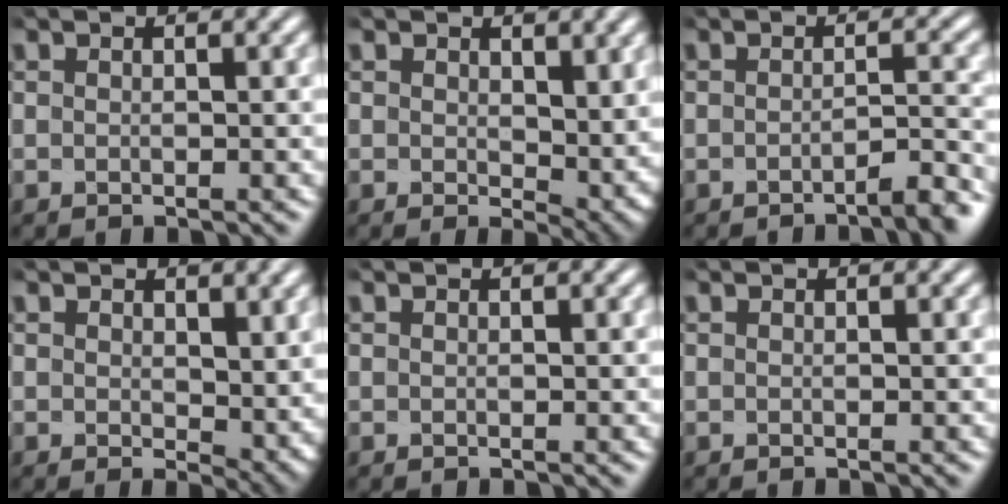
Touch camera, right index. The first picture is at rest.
{"total": 2.3, "force": [0.8, 0.8, 2.0], "torque": [-0.023, -0.018, 0.022]}
{"total": 2.6, "force": [-2.1, 0.2, 1.5], "torque": [-0.018, 0.001, -0.040]}
{"total": 1.9, "force": [0.6, 0.7, 1.7], "torque": [-0.019, -0.016, 0.018]}
{"total": 0.0}
{"total": 0.0}